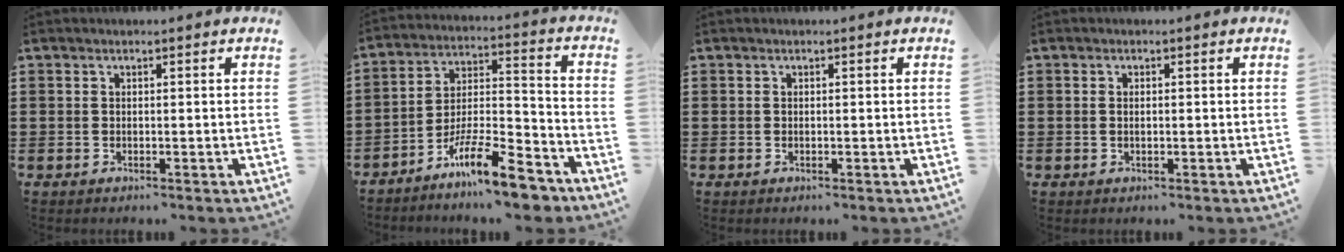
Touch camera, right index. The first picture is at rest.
{"total": 13.2, "force": [-10.3, 2.5, 7.9], "torque": [-0.126, 0.038, -0.188]}
{"total": 0.0}
{"total": 1.0, "force": [0.0, 0.5, 0.8], "torque": [-0.018, 0.003, -0.001]}